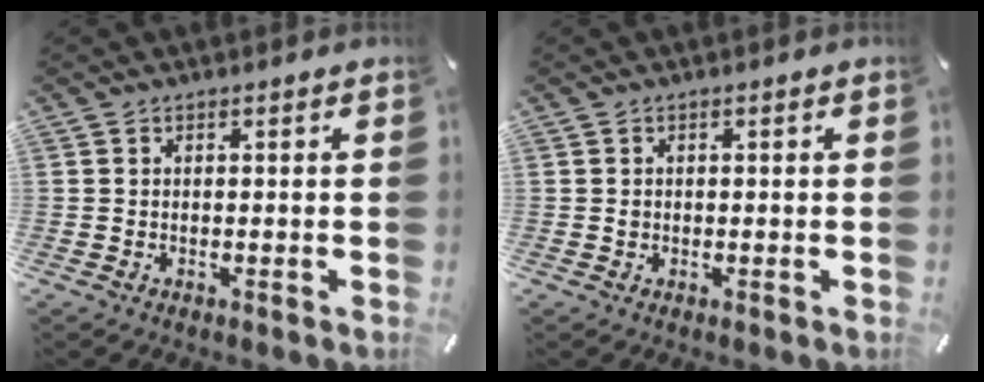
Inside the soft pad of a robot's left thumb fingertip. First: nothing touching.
{"total": 0.6, "force": [0.0, 0.6, 0.2], "torque": [-0.004, 0.004, -0.002]}